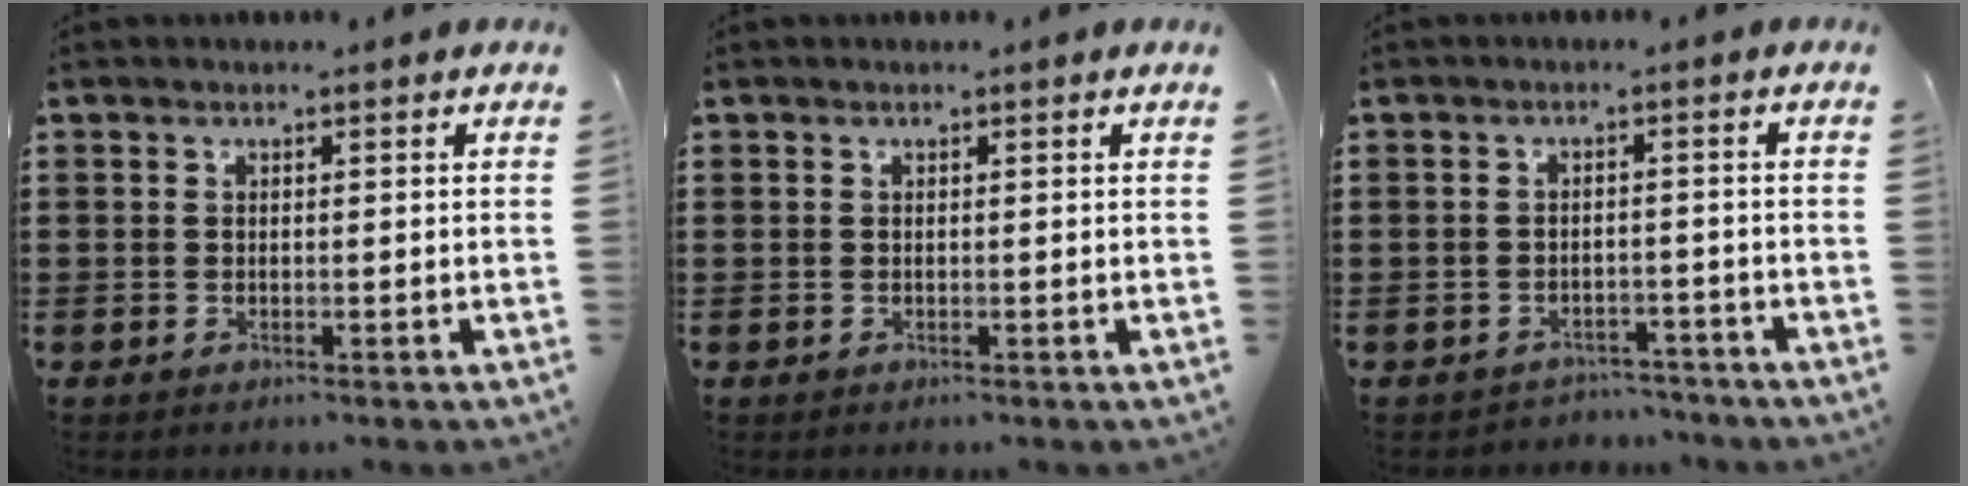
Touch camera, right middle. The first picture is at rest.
{"total": 0.0}
{"total": 2.6, "force": [-2.5, 0.5, -0.2], "torque": [-0.005, 0.002, -0.057]}